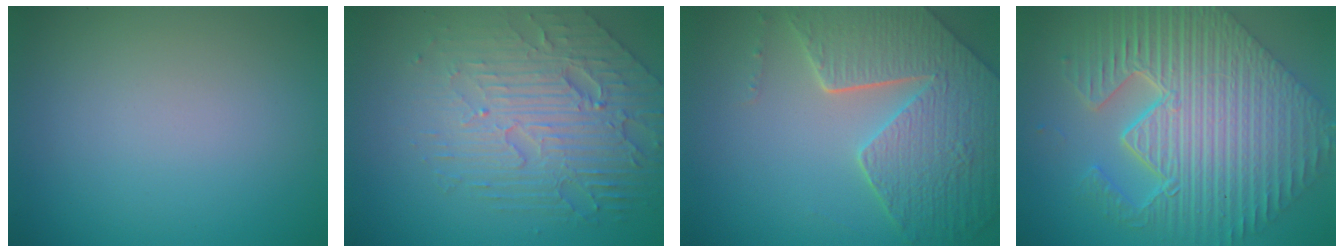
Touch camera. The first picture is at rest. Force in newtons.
{"total": 6.8, "press": 4.9, "slide": 4.7}
{"total": 8.4, "press": 6.0, "slide": 5.8}
{"total": 11.1, "press": 8.1, "slide": 7.6}